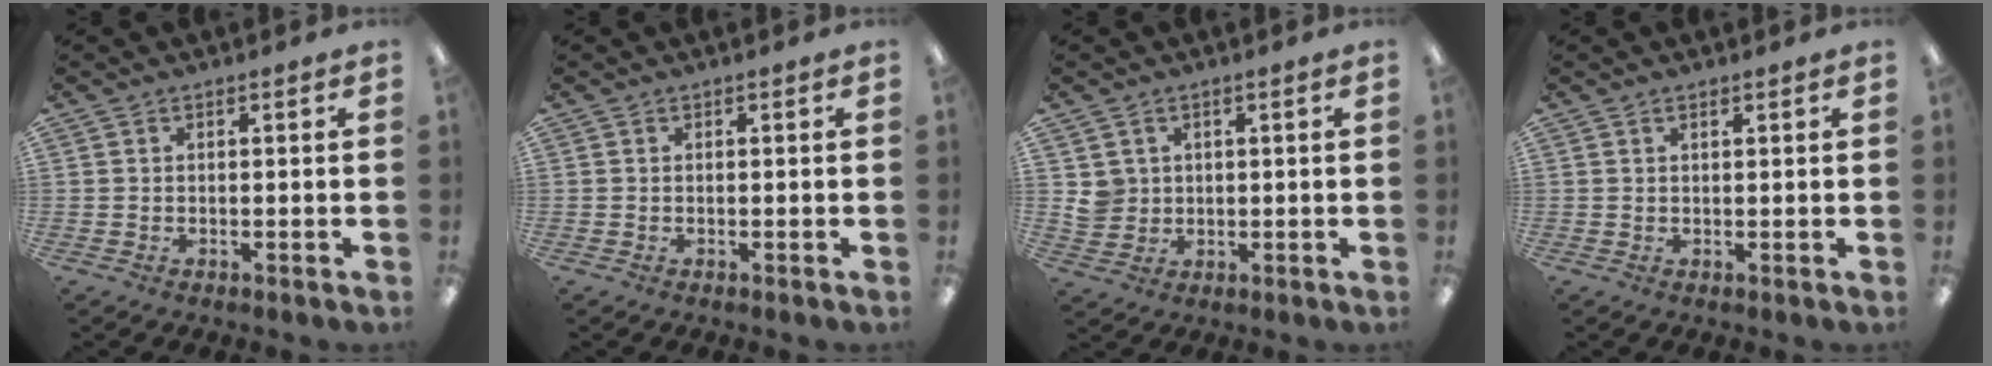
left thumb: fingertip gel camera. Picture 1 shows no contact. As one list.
[{"total": 0.0}, {"total": 4.2, "force": [1.5, 3.9, 0.7], "torque": [-0.016, 0.004, 0.028]}, {"total": 0.8, "force": [0.6, 0.2, 0.5], "torque": [-0.011, 0.001, 0.011]}]